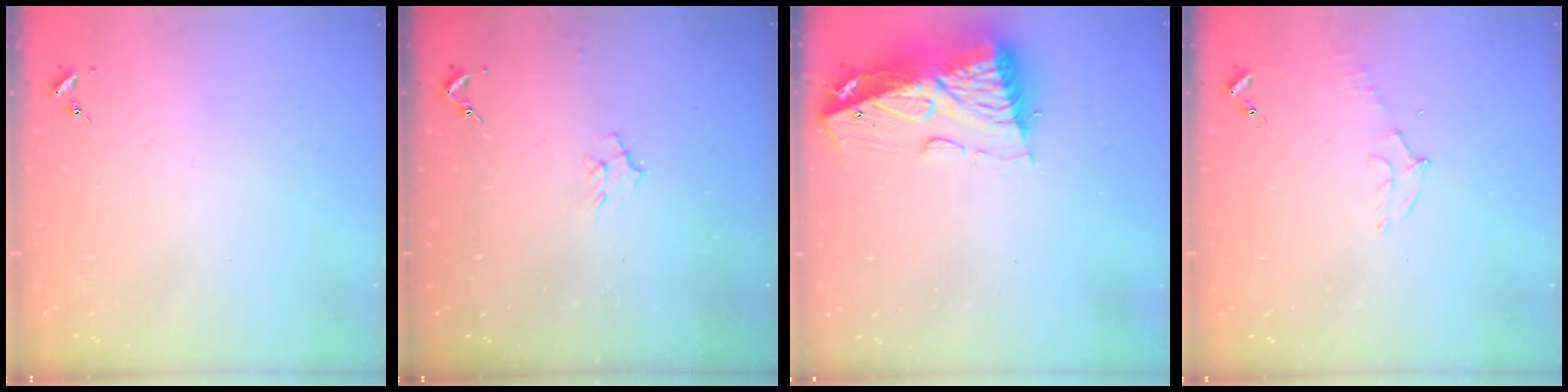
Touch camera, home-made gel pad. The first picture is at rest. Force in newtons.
{"total": 6.2, "press": 6.1, "slide": 0.9}
{"total": 12.6, "press": 12.5, "slide": 1.4}
{"total": 7.3, "press": 7.2, "slide": 0.9}